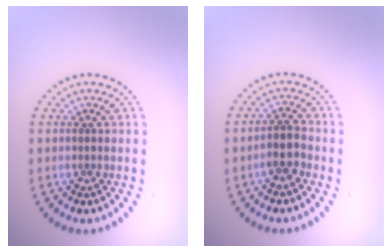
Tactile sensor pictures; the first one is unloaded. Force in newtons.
{"total": 2.1, "press": 1.8, "slide": 1.1}